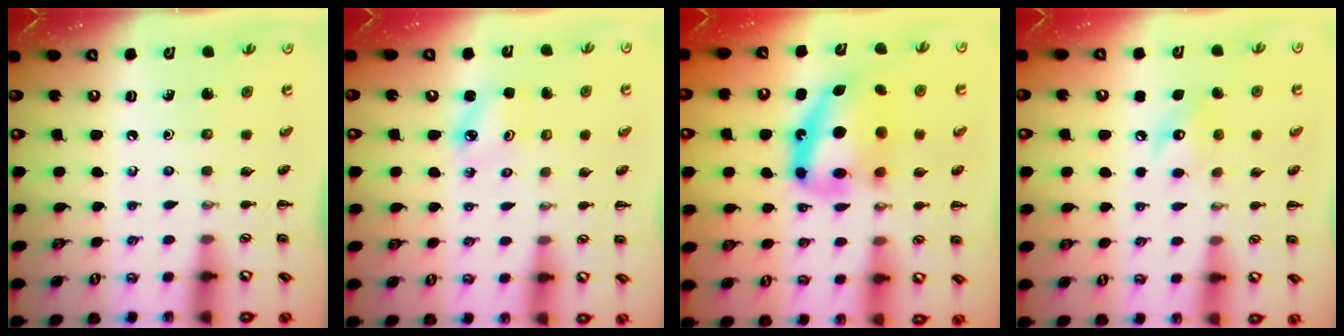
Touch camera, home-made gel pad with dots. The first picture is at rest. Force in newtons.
{"total": 2.8, "press": 2.7, "slide": 0.4}
{"total": 14.7, "press": 14.2, "slide": 3.8}
{"total": 7.5, "press": 7.4, "slide": 1.3}